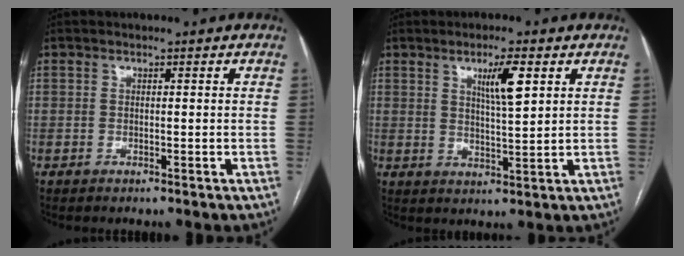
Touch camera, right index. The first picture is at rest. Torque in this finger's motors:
{"motor_torque": [0.60, 0.58, 0.16, 0.05]}